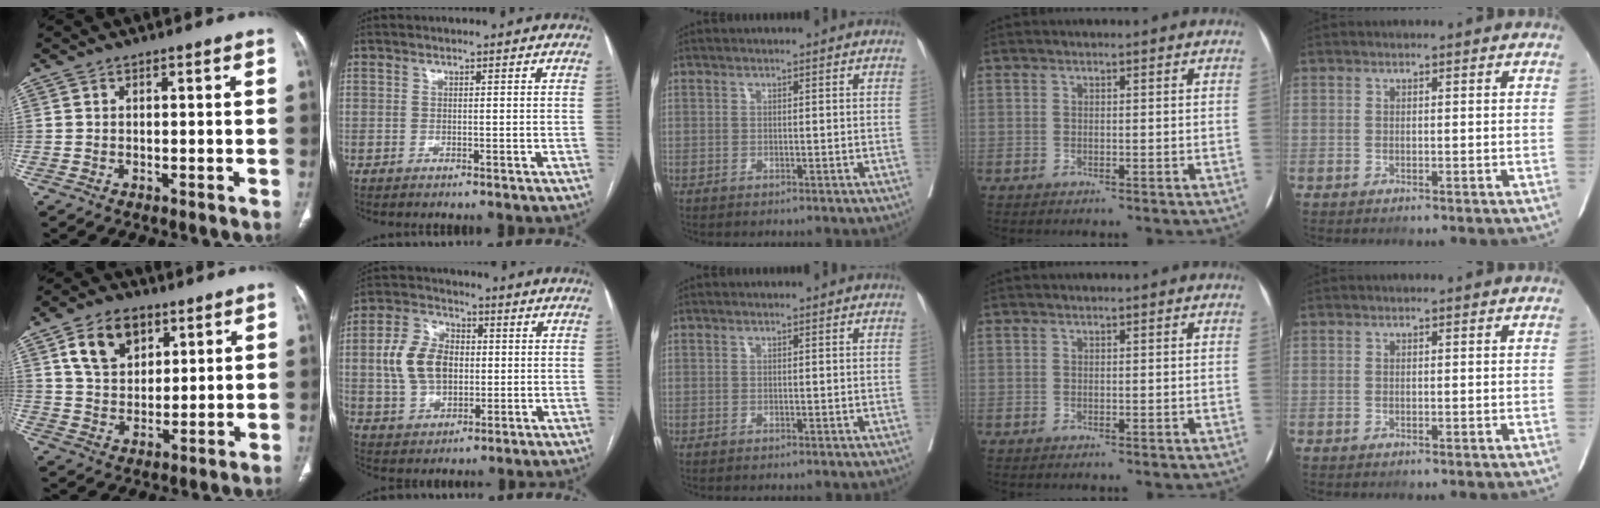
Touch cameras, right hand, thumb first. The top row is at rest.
{"thumb": {"total": 11.0, "force": [5.2, 7.3, 6.3], "torque": [-0.082, -0.017, 0.098]}, "index": {"total": 10.6, "force": [0.6, 7.3, 7.7], "torque": [-0.172, 0.025, 0.017]}}